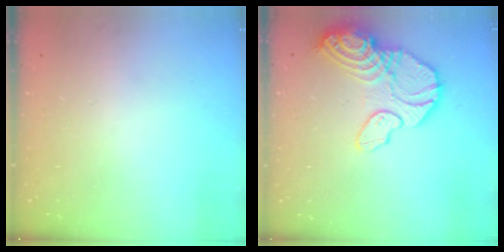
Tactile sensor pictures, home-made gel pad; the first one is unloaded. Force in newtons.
{"total": 16.4, "press": 16.3, "slide": 1.9}